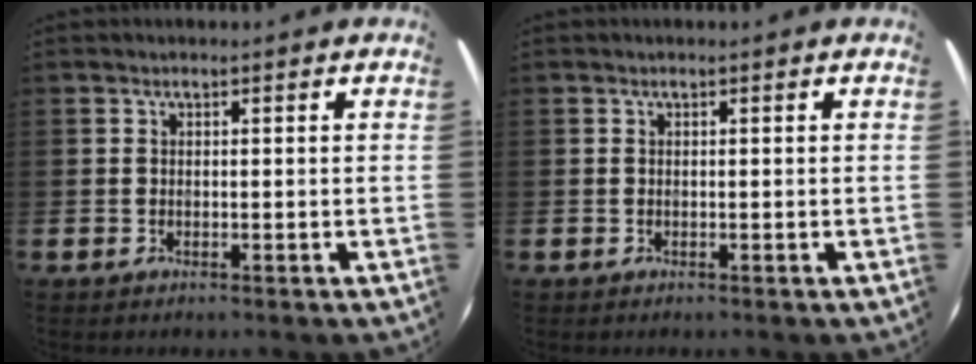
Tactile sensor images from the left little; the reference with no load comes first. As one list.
[{"total": 0.0}]